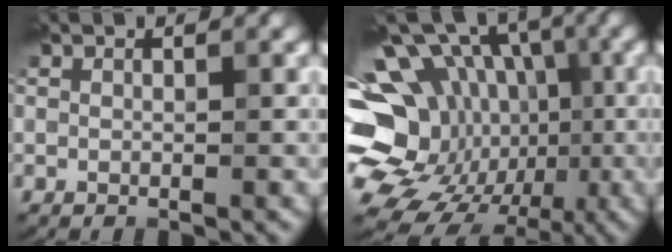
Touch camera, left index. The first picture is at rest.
{"total": 17.7, "force": [-3.8, 14.7, 9.2], "torque": [-0.167, 0.008, -0.069]}